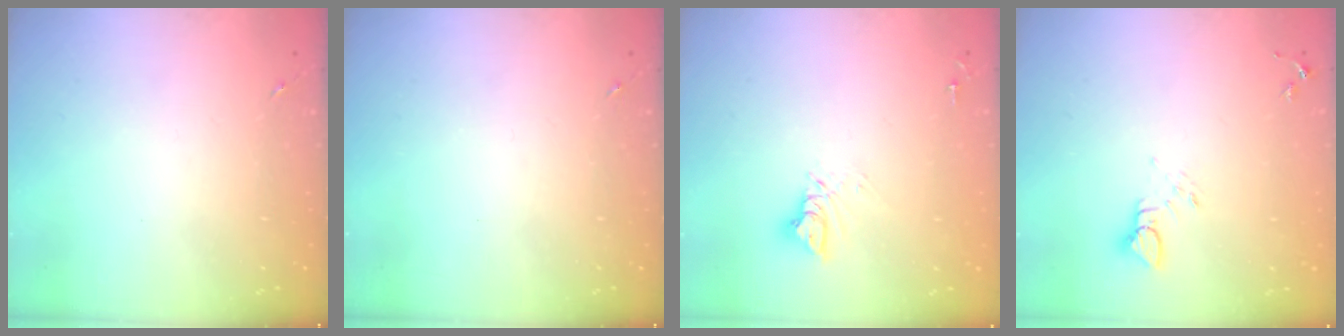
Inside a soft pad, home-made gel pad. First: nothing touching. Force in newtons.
{"total": 0.0}
{"total": 7.3, "press": 7.3, "slide": 0.7}
{"total": 4.0, "press": 4.0, "slide": 0.3}